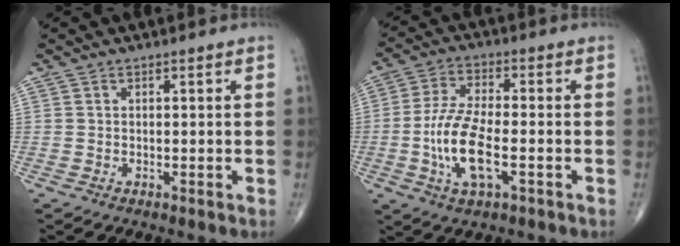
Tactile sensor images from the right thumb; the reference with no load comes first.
{"total": 11.7, "force": [-2.8, 4.5, 10.4], "torque": [-0.218, 0.010, -0.054]}